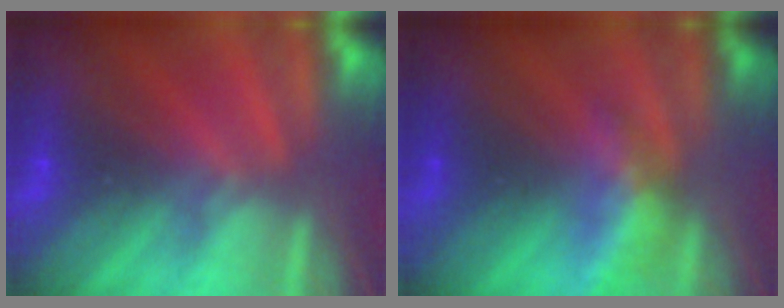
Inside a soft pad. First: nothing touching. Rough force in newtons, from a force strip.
{"total": 2.3}